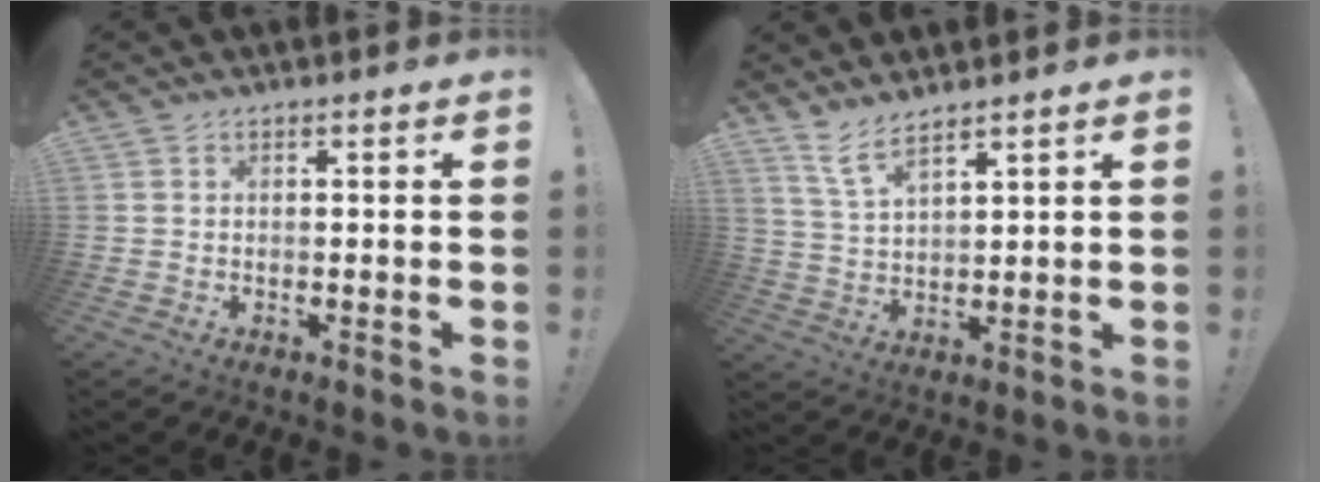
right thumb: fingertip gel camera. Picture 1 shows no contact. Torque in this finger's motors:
{"motor_torque": [-0.46, 0.25, 0.01, 0.01, 0.14]}